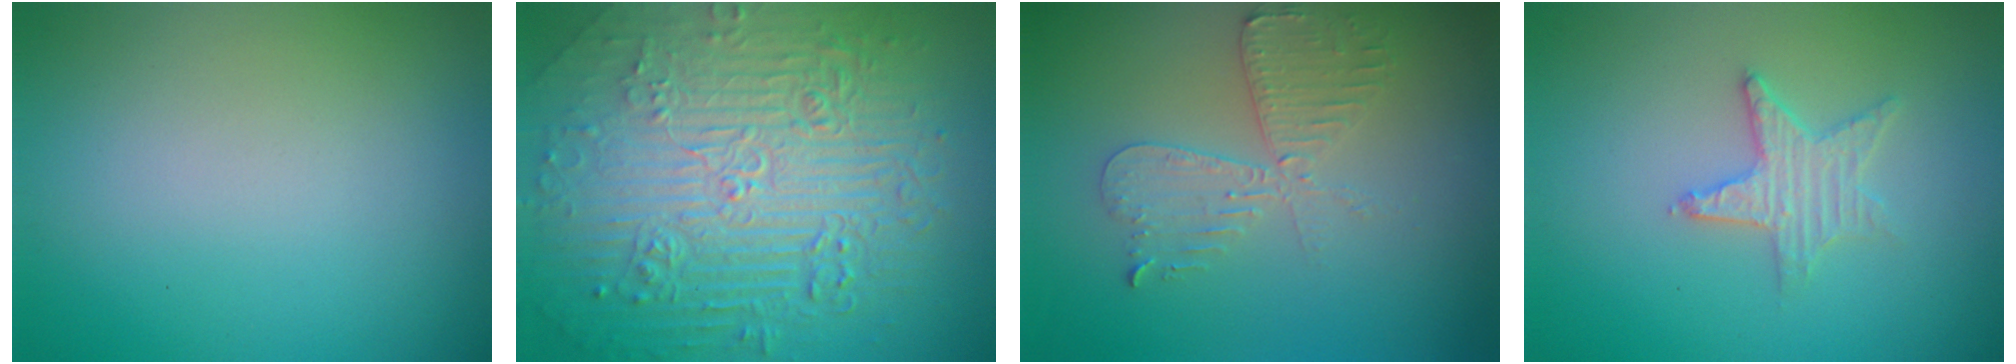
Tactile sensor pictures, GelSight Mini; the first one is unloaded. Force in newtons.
{"total": 10.9, "press": 7.3, "slide": 8.2}
{"total": 2.6, "press": 2.5, "slide": 0.5}
{"total": 2.7, "press": 2.6, "slide": 0.5}